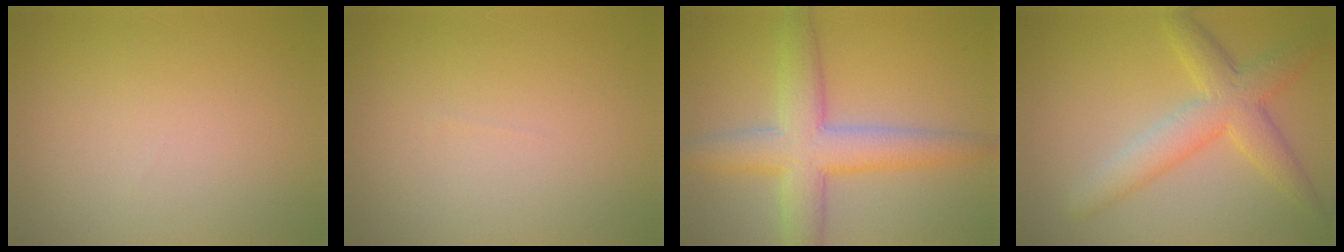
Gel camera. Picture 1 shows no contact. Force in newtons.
{"total": 0.0}
{"total": 6.7, "press": 6.7, "slide": 0.2}
{"total": 5.3, "press": 5.3, "slide": 0.2}